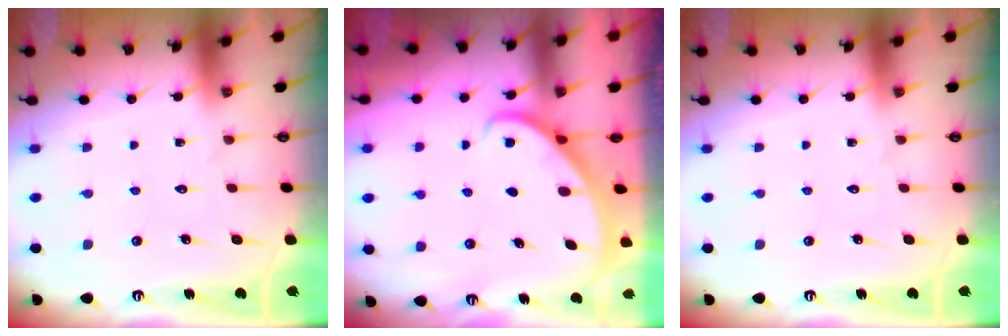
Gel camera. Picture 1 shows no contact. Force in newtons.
{"total": 2.3, "press": 2.3, "slide": 0.2}
{"total": 0.0}